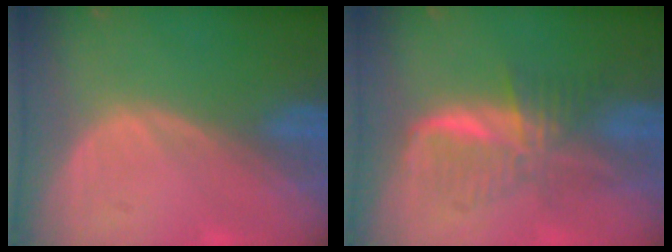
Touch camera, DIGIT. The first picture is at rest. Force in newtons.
{"total": 6.0, "press": 5.9, "slide": 0.8}